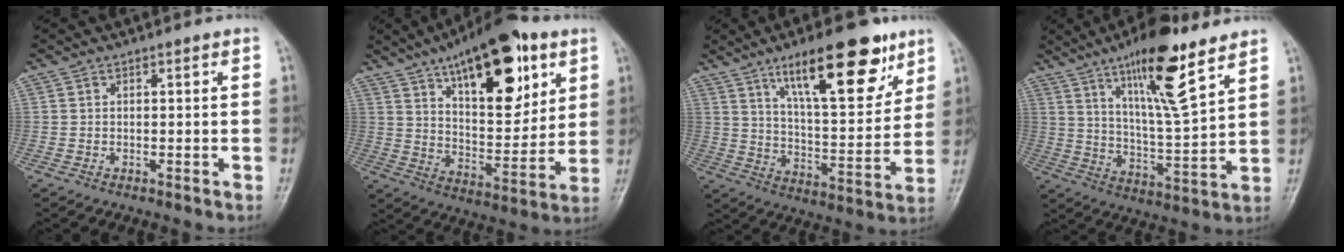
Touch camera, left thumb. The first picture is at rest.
{"total": 22.8, "force": [11.4, 10.0, 17.0], "torque": [-0.214, -0.042, 0.186]}
{"total": 19.8, "force": [11.6, 6.7, 14.6], "torque": [-0.182, -0.052, 0.190]}
{"total": 16.2, "force": [9.8, 3.2, 12.5], "torque": [-0.197, -0.055, 0.172]}